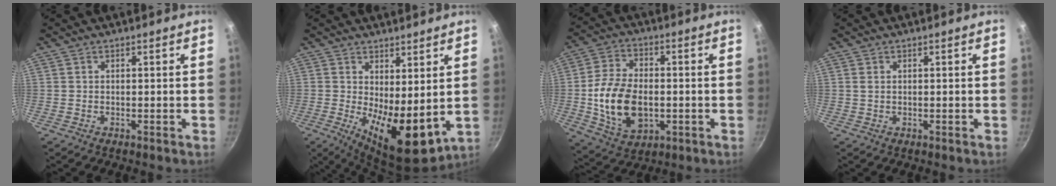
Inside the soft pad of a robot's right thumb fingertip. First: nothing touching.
{"total": 12.0, "force": [0.5, 5.0, 10.9], "torque": [-0.146, -0.028, 0.018]}
{"total": 14.9, "force": [-1.8, 9.6, 11.3], "torque": [-0.195, 0.010, -0.024]}
{"total": 0.8, "force": [0.3, 0.5, 0.5], "torque": [-0.011, 0.001, 0.005]}